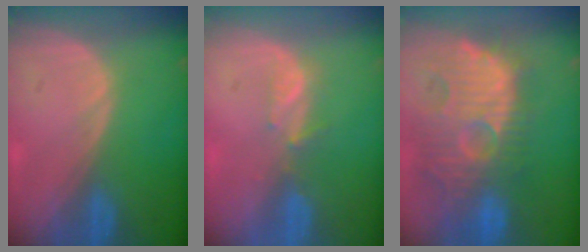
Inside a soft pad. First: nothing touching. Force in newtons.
{"total": 2.3, "press": 2.1, "slide": 0.8}
{"total": 13.5, "press": 12.3, "slide": 5.5}